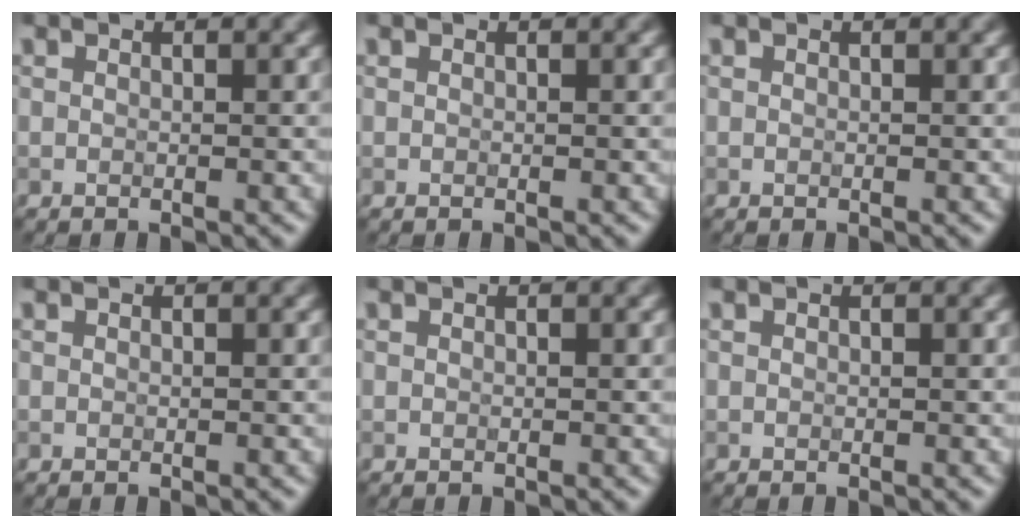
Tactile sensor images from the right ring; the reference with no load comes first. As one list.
[{"total": 0.0}, {"total": 0.0}, {"total": 0.0}, {"total": 0.0}, {"total": 0.0}]